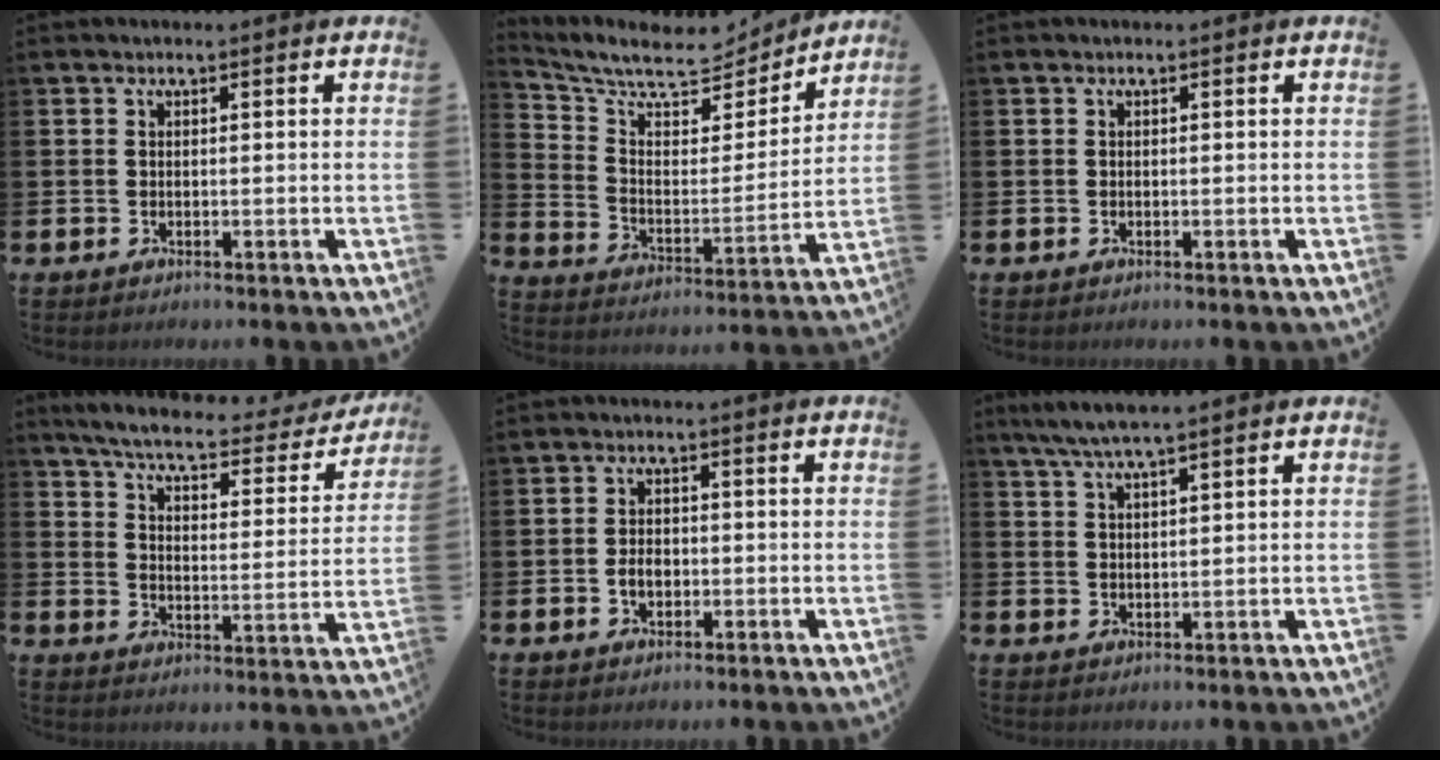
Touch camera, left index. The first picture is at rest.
{"total": 8.8, "force": [7.7, 3.1, 3.0], "torque": [-0.097, -0.056, 0.132]}
{"total": 0.0}
{"total": 6.0, "force": [5.3, 1.0, 2.6], "torque": [-0.069, -0.038, 0.083]}
{"total": 2.5, "force": [-0.6, 1.8, 1.6], "torque": [-0.023, 0.002, -0.016]}
{"total": 4.5, "force": [3.9, 0.1, 2.2], "torque": [-0.060, -0.003, 0.071]}